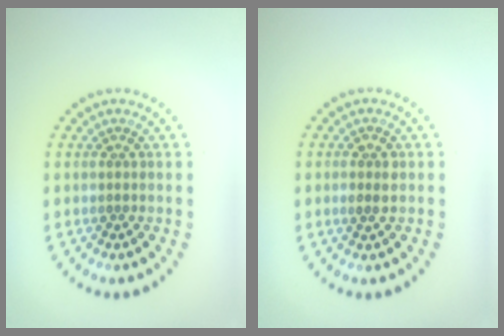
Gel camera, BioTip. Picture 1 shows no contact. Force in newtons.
{"total": 1.4, "press": 1.4, "slide": 0.2}